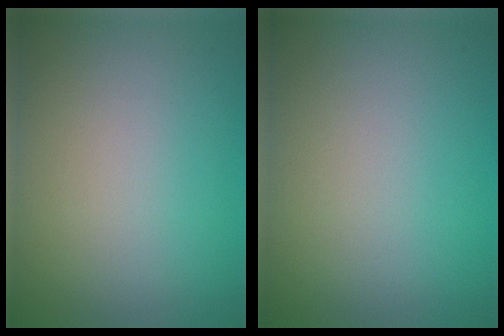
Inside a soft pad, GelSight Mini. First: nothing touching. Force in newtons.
{"total": 0.0}